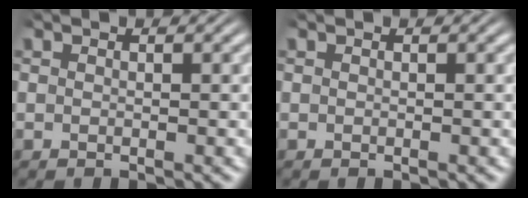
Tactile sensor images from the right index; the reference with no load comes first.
{"total": 0.0}